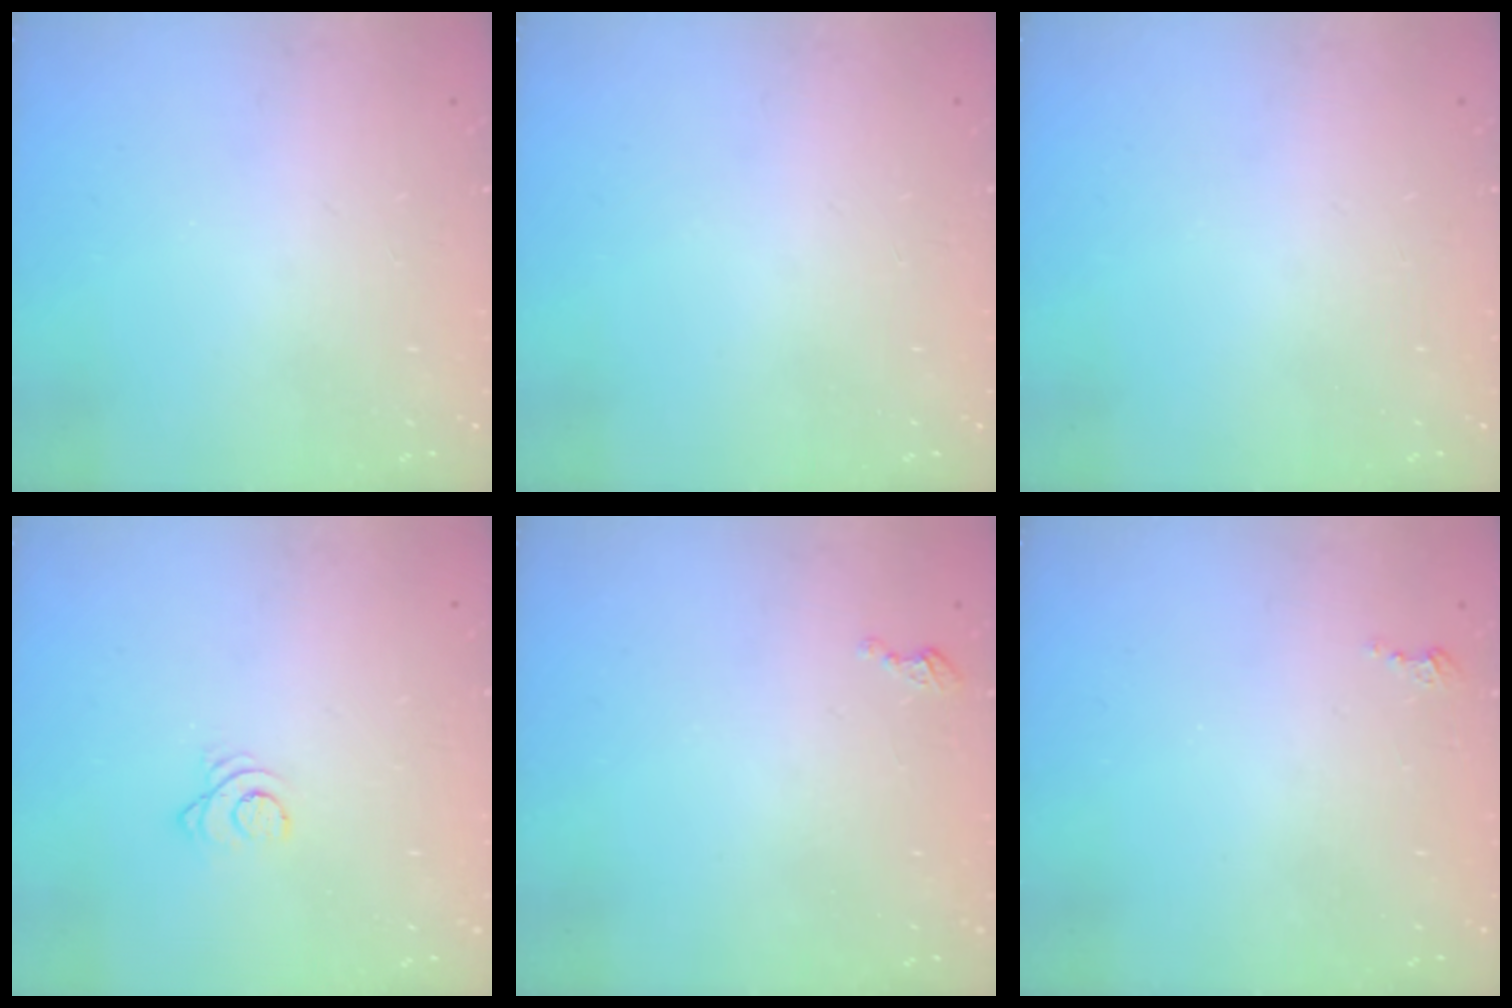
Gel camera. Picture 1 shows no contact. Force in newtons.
{"total": 0.0}
{"total": 0.0}
{"total": 2.6, "press": 2.6, "slide": 0.3}
{"total": 2.3, "press": 2.3, "slide": 0.3}
{"total": 2.3, "press": 2.3, "slide": 0.3}